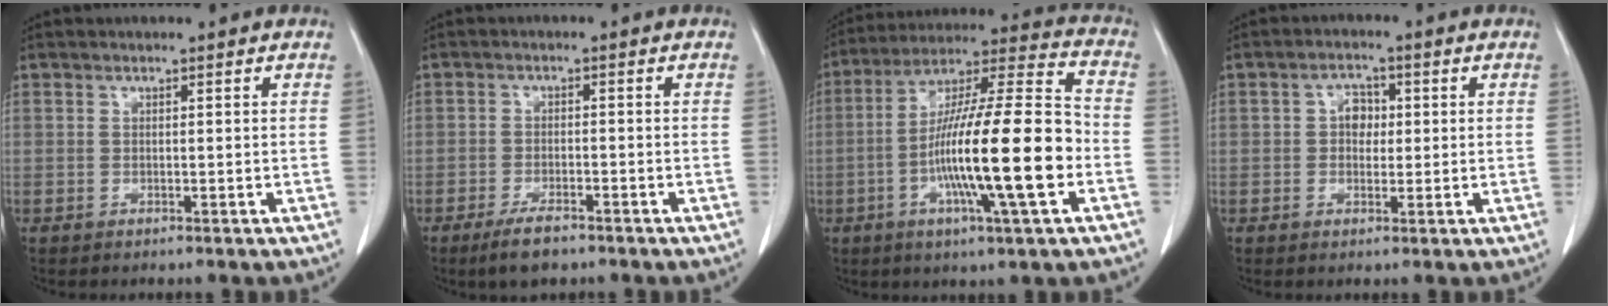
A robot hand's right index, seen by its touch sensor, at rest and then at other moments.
{"total": 4.4, "force": [-3.2, 1.3, 2.7], "torque": [-0.056, -0.004, -0.053]}
{"total": 20.2, "force": [-4.8, 1.2, 19.5], "torque": [-0.345, -0.004, -0.085]}
{"total": 3.2, "force": [0.3, 2.4, 2.1], "torque": [-0.033, 0.011, 0.006]}